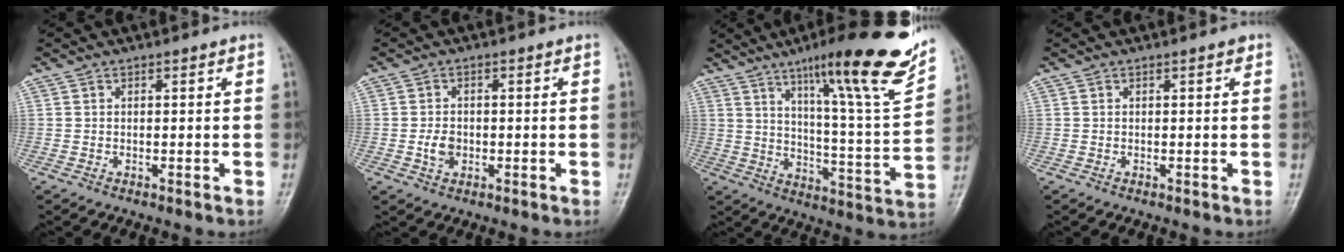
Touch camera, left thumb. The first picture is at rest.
{"total": 3.3, "force": [-0.7, 2.5, 2.0], "torque": [-0.028, 0.004, -0.013]}
{"total": 23.2, "force": [14.6, 3.1, 17.8], "torque": [-0.234, -0.061, 0.223]}
{"total": 0.5, "force": [0.3, 0.2, 0.4], "torque": [-0.006, -0.001, 0.001]}